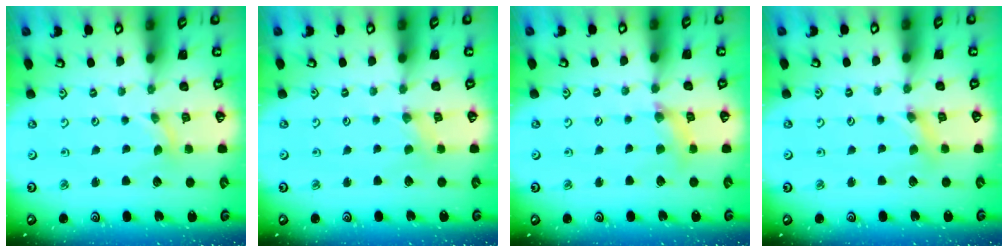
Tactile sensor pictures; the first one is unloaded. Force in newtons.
{"total": 0.0}
{"total": 4.8, "press": 4.7, "slide": 0.4}
{"total": 1.6, "press": 1.6, "slide": 0.3}